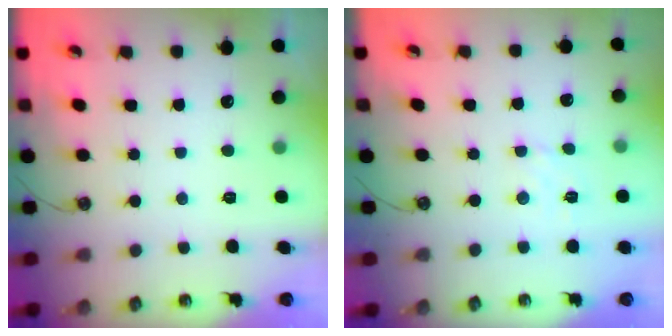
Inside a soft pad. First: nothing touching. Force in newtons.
{"total": 2.1, "press": 2.1, "slide": 0.5}